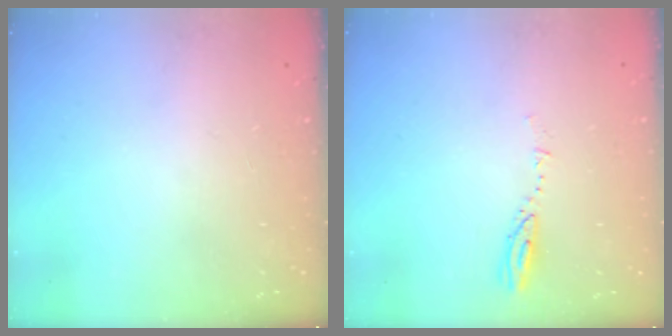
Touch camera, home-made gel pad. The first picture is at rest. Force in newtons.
{"total": 2.9, "press": 2.9, "slide": 0.3}